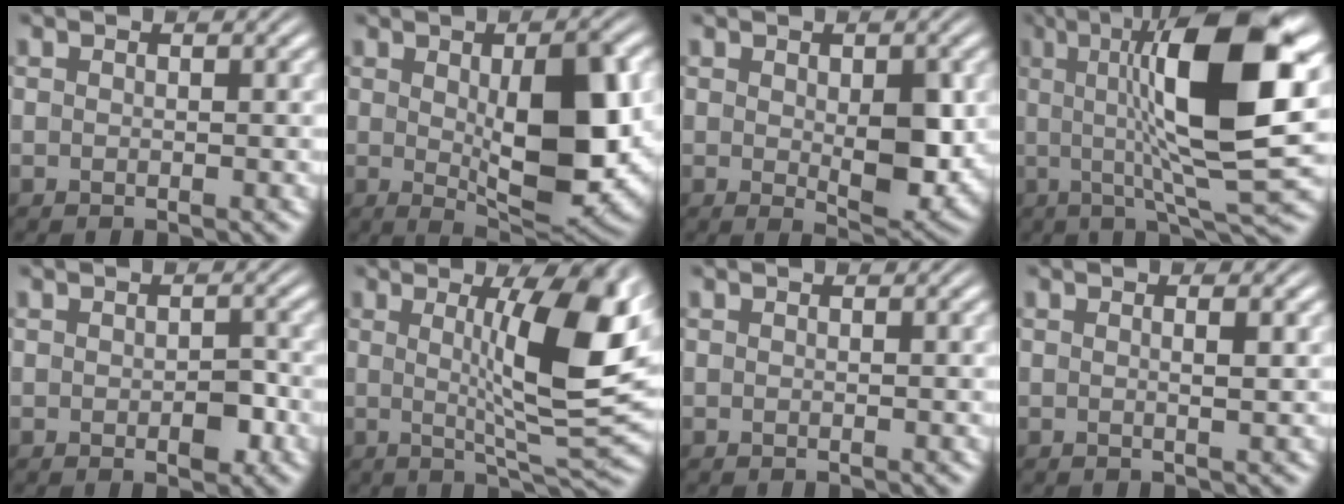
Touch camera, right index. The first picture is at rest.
{"total": 9.3, "force": [0.1, 2.7, 8.8], "torque": [-0.136, -0.019, 0.019]}
{"total": 4.3, "force": [0.0, 1.7, 3.9], "torque": [-0.067, -0.024, 0.009]}
{"total": 16.2, "force": [3.7, 3.7, 15.4], "torque": [-0.225, 0.020, 0.048]}
{"total": 1.9, "force": [-0.7, 1.0, 1.5], "torque": [-0.022, -0.004, -0.012]}
{"total": 9.7, "force": [1.9, 1.8, 9.3], "torque": [-0.136, -0.006, 0.032]}
{"total": 0.0}
{"total": 1.2, "force": [0.2, -0.2, 1.1], "torque": [-0.015, -0.001, 0.002]}